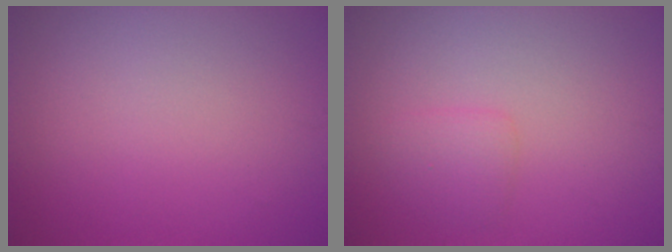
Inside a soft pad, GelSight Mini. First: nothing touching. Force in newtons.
{"total": 1.4, "press": 1.4, "slide": 0.1}